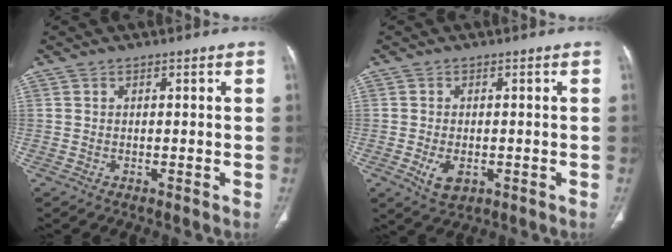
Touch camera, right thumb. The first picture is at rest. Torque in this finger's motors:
{"motor_torque": [-0.91, 0.31, -0.06, 0.43, 0.10]}